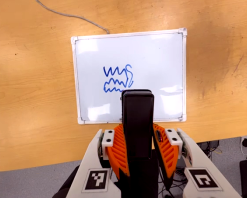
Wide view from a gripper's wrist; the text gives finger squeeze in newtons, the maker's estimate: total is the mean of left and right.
{"total": 4.9, "left": 3.6, "right": 6.1}